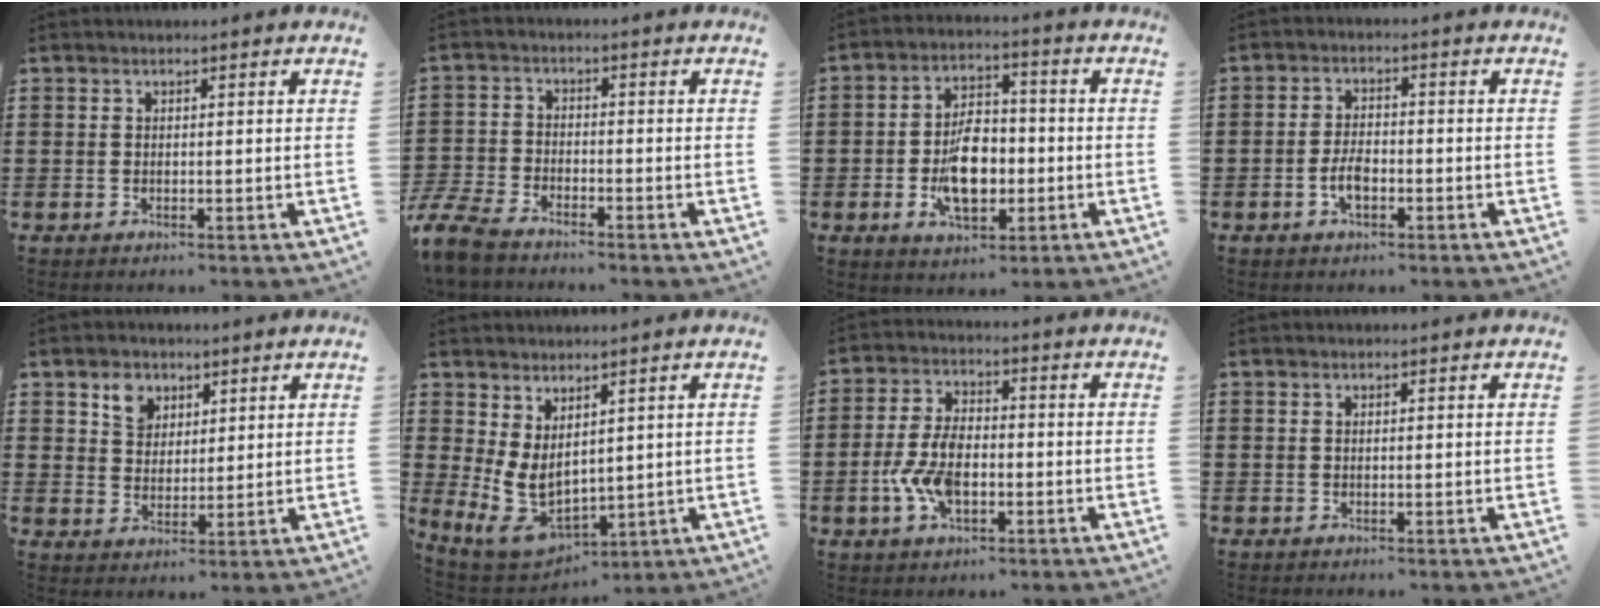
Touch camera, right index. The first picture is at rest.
{"total": 5.1, "force": [-4.8, 0.9, 1.6], "torque": [-0.066, -0.007, -0.104]}
{"total": 8.9, "force": [-1.8, 5.0, 7.1], "torque": [-0.125, 0.004, -0.036]}
{"total": 3.8, "force": [-1.4, 1.9, 2.9], "torque": [-0.067, 0.001, -0.029]}
{"total": 4.3, "force": [2.6, 3.2, 1.2], "torque": [-0.030, 0.009, 0.046]}
{"total": 6.7, "force": [1.2, 4.1, 5.1], "torque": [-0.131, -0.020, 0.026]}
{"total": 7.5, "force": [-2.0, 4.1, 5.9], "torque": [-0.144, 0.000, -0.043]}
{"total": 0.0}